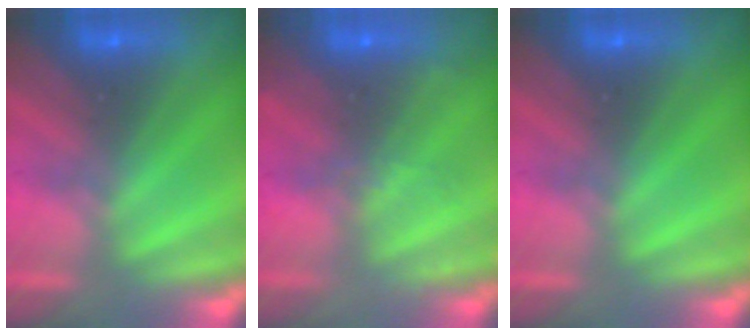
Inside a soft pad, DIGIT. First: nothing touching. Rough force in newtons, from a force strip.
{"total": 2.2}
{"total": 0.0}